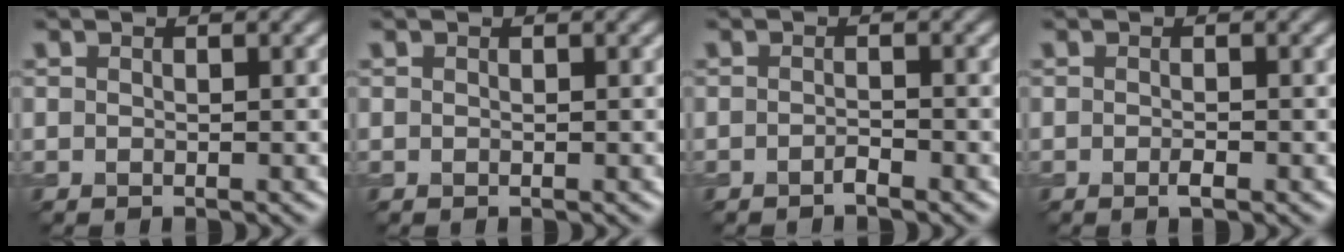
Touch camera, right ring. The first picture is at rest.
{"total": 0.0}
{"total": 0.8, "force": [-0.7, 0.1, 0.5], "torque": [-0.008, 0.003, -0.014]}
{"total": 0.9, "force": [-0.4, 0.2, 0.8], "torque": [-0.015, -0.001, -0.008]}